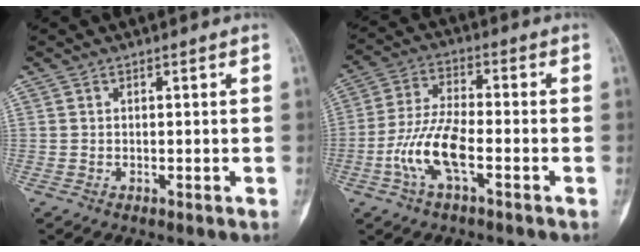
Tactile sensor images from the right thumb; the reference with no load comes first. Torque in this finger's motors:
{"motor_torque": [1.31, 1.14, 0.60, -0.58, 0.15]}